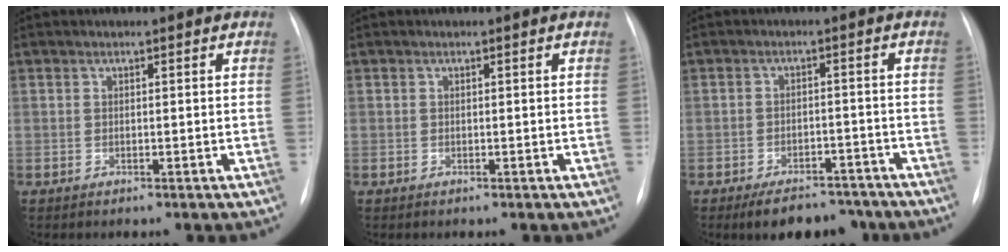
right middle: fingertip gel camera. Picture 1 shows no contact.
{"total": 0.0}
{"total": 7.9, "force": [-6.4, 3.4, 3.1], "torque": [-0.039, 0.004, -0.091]}